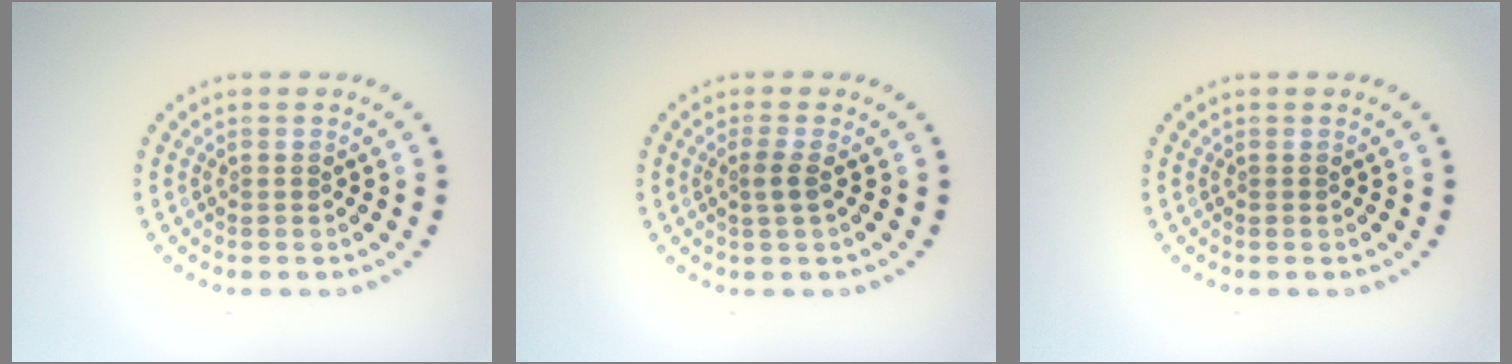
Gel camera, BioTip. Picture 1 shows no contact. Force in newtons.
{"total": 1.4, "press": 1.2, "slide": 0.8}
{"total": 0.0}